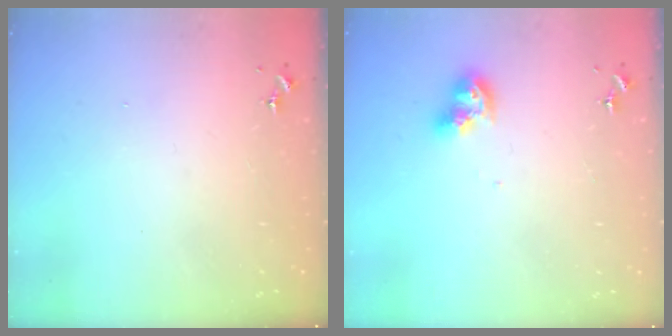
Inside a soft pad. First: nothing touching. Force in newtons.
{"total": 9.4, "press": 9.3, "slide": 0.9}